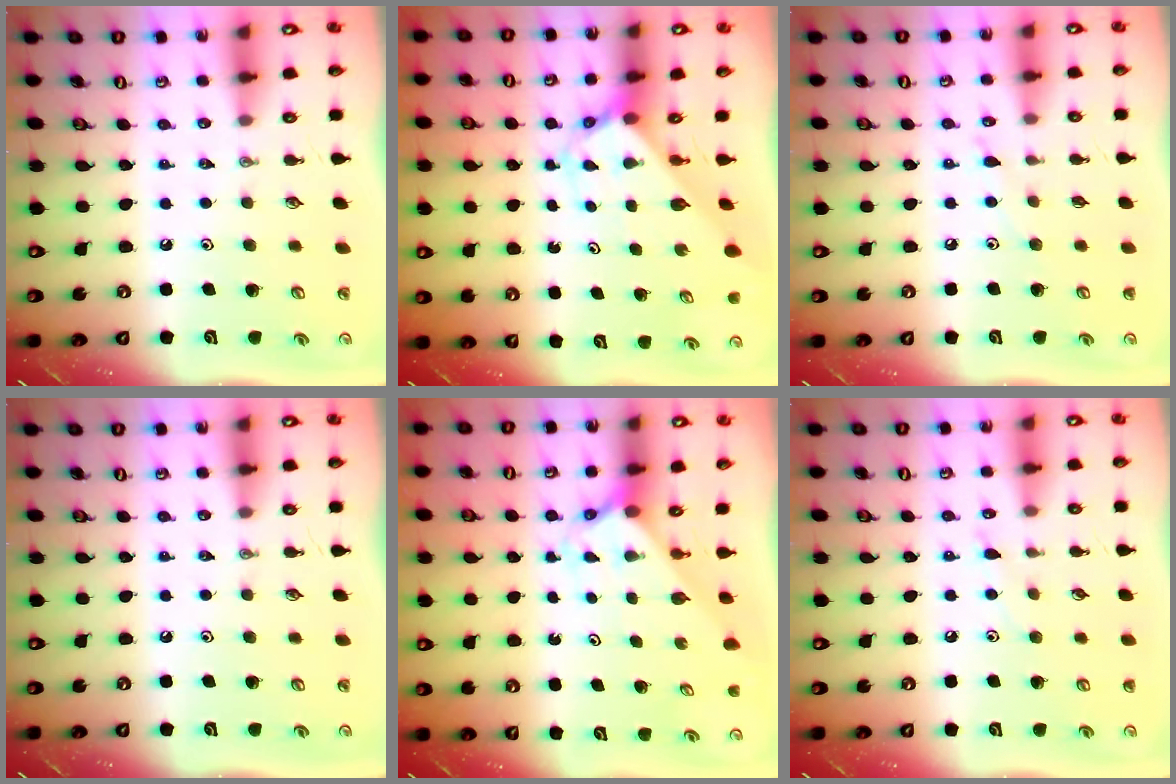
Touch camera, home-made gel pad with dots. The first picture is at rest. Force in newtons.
{"total": 2.6, "press": 2.6, "slide": 0.2}
{"total": 5.8, "press": 5.8, "slide": 0.7}
{"total": 0.0}
{"total": 2.1, "press": 2.1, "slide": 0.1}
{"total": 4.3, "press": 4.3, "slide": 0.6}